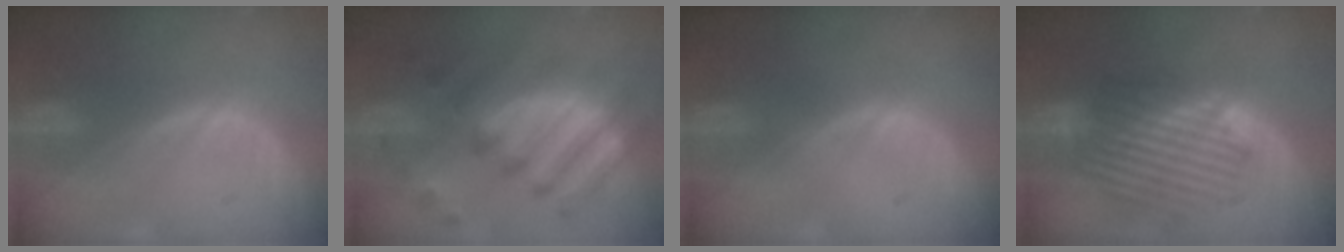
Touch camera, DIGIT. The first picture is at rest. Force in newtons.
{"total": 10.9, "press": 10.4, "slide": 3.4}
{"total": 0.0}
{"total": 8.5, "press": 8.3, "slide": 1.7}